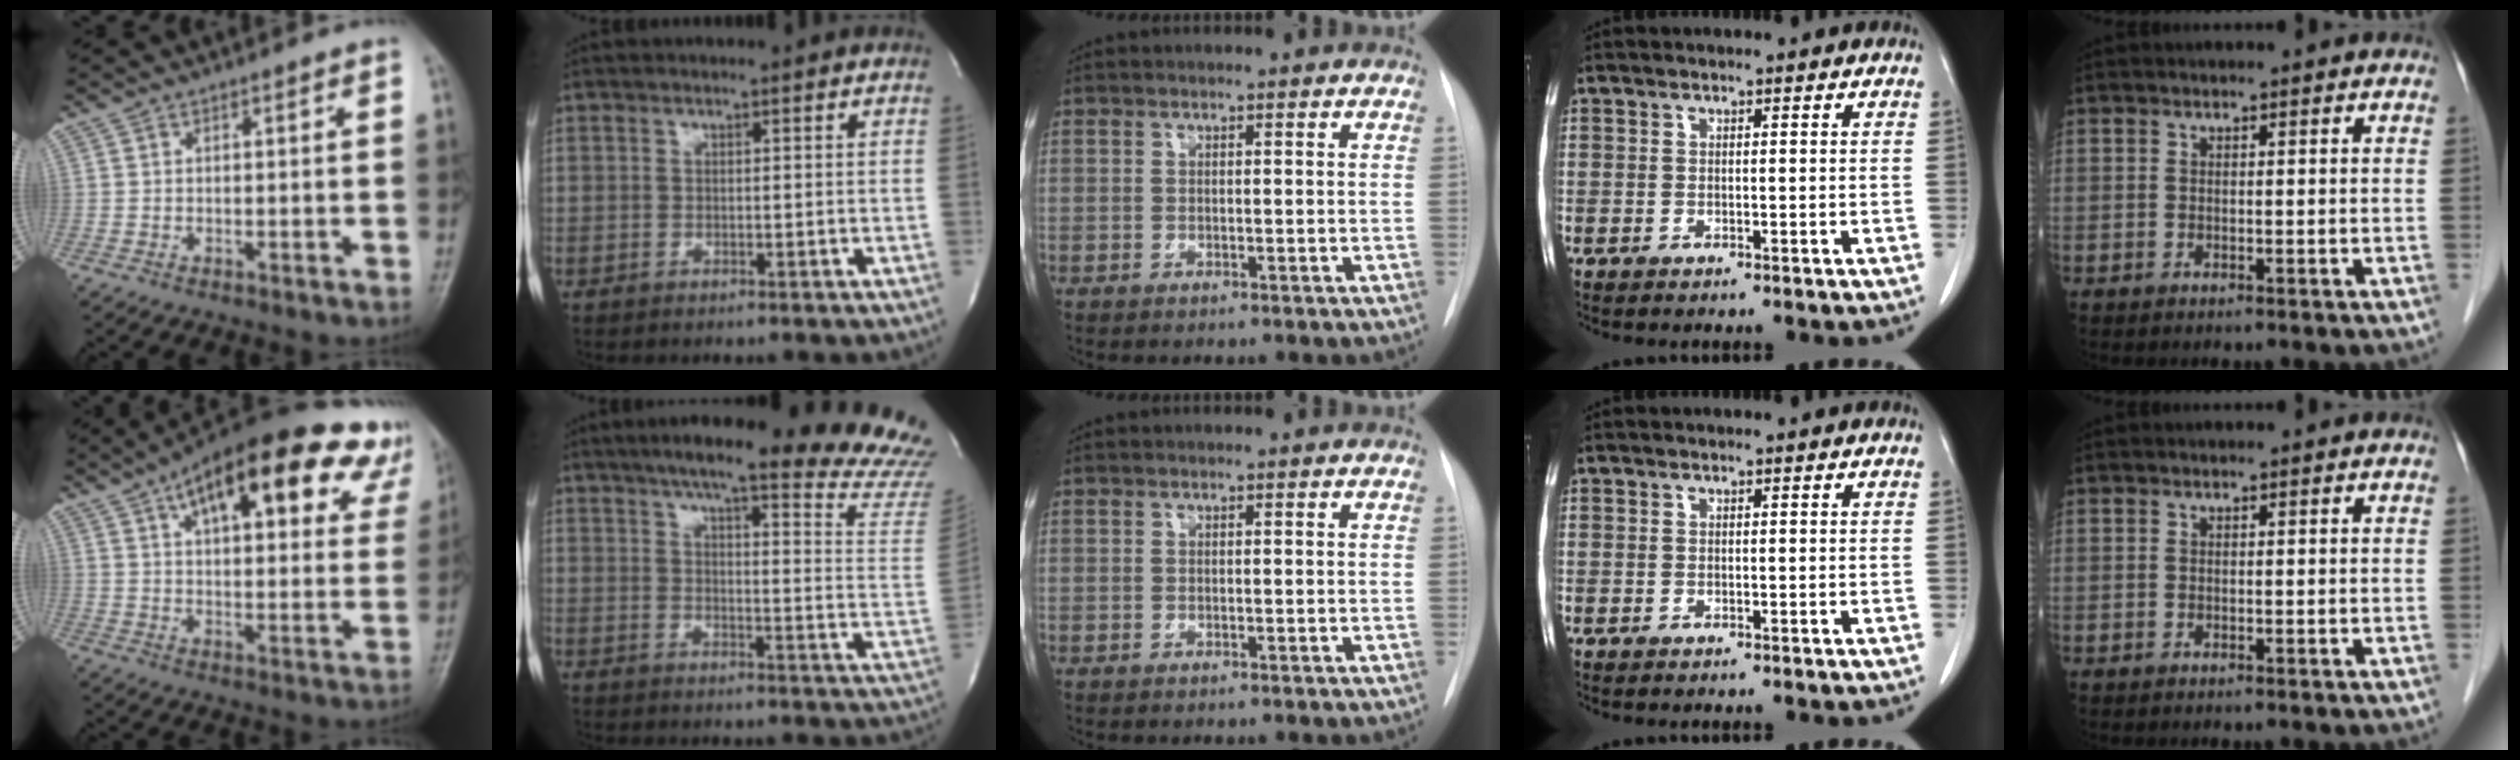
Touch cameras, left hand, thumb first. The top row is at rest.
{"thumb": {"total": 27.4, "force": [15.0, 11.4, 19.9], "torque": [-0.256, 0.000, 0.203]}, "index": {"total": 27.4, "force": [23.7, 2.0, 13.6], "torque": [-0.153, -0.086, 0.272]}}